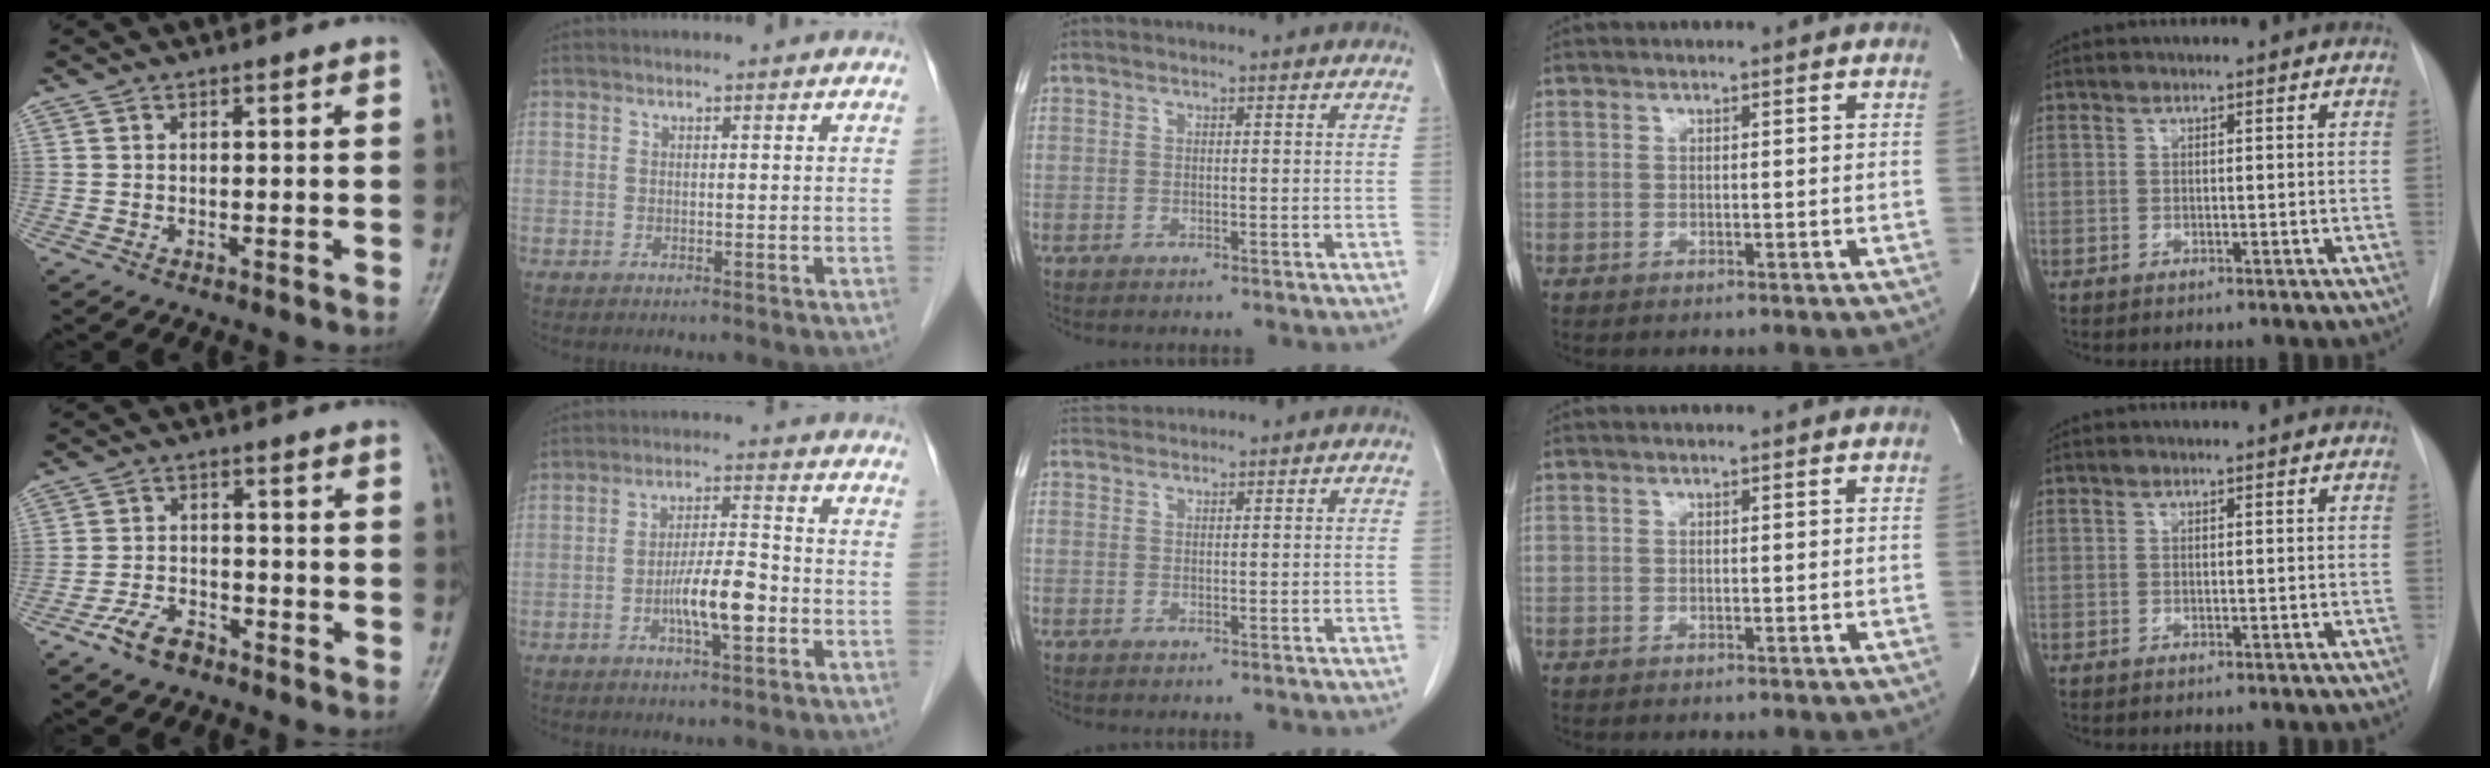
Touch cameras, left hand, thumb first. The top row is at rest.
{"thumb": {"total": 5.5, "force": [-3.9, 2.8, 2.7], "torque": [-0.051, 0.022, -0.073]}, "index": {"total": 6.9, "force": [-2.4, 1.1, 6.3], "torque": [-0.122, 0.004, -0.044]}, "middle": {"total": 1.9, "force": [1.9, -0.3, -0.4], "torque": [-0.005, 0.011, 0.044]}}